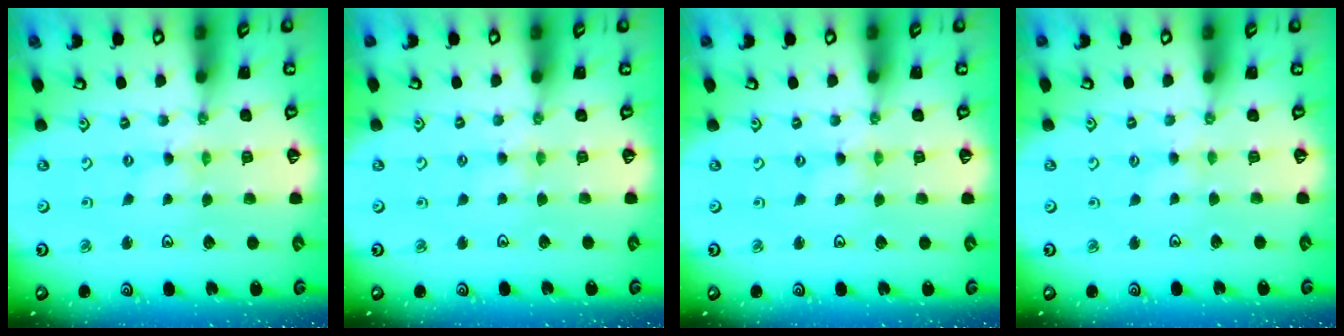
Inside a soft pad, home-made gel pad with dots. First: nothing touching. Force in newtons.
{"total": 3.0, "press": 2.9, "slide": 0.5}
{"total": 0.6, "press": 0.6, "slide": 0.1}
{"total": 2.0, "press": 2.0, "slide": 0.3}